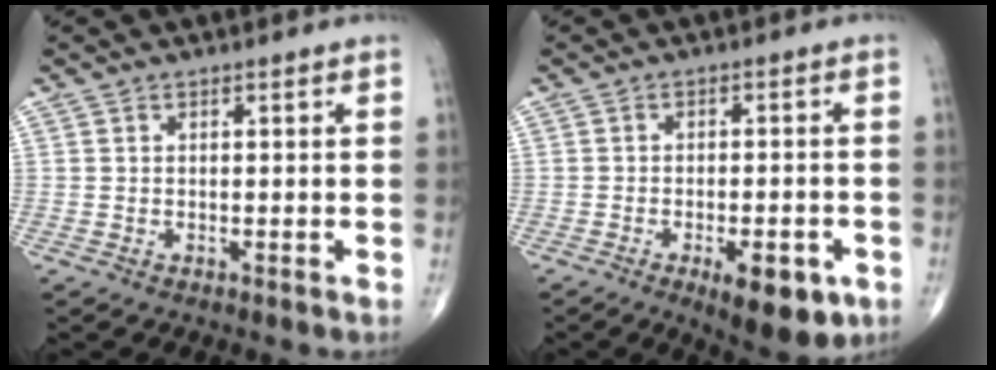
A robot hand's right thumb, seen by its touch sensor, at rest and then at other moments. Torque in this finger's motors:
{"motor_torque": [1.24, 1.56, -0.03, -0.22, 0.26]}